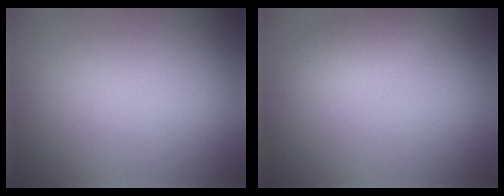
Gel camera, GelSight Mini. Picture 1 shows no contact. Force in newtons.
{"total": 1.7, "press": 1.7, "slide": 0.0}